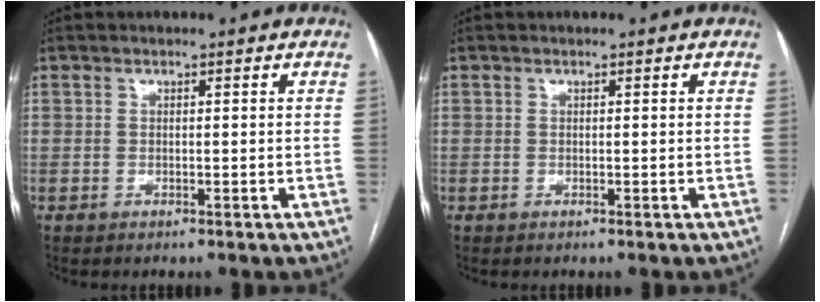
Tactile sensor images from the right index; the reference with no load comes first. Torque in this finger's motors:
{"motor_torque": [0.01, 0.00, 0.00, 0.00]}